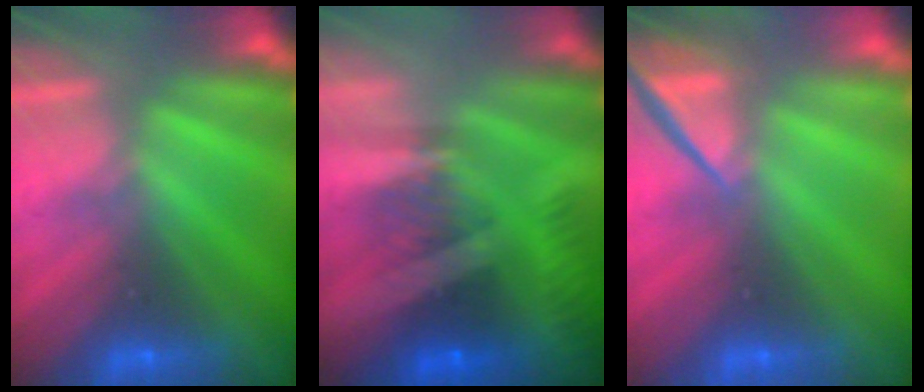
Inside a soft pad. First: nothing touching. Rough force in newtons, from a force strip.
{"total": 9.6}
{"total": 4.6}